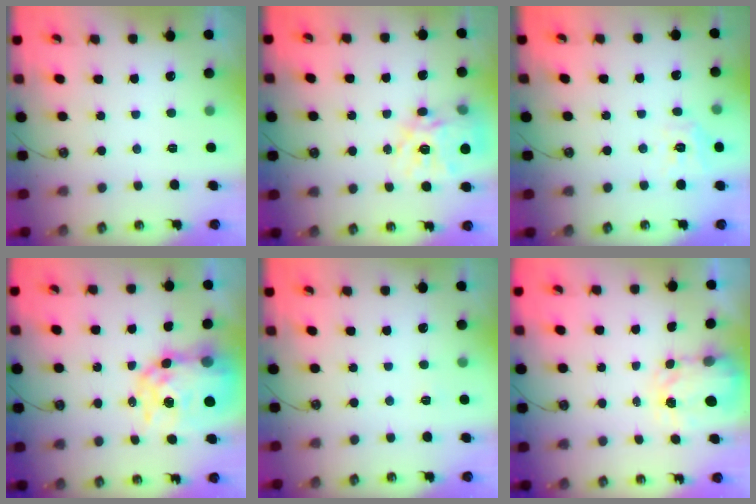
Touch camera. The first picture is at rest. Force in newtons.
{"total": 17.2, "press": 17.1, "slide": 1.4}
{"total": 8.4, "press": 8.3, "slide": 0.9}
{"total": 15.5, "press": 15.5, "slide": 1.3}
{"total": 3.2, "press": 3.2, "slide": 0.3}
{"total": 3.5, "press": 3.5, "slide": 0.6}